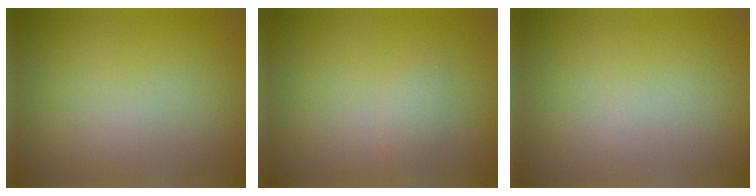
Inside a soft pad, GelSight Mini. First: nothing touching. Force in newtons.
{"total": 1.4, "press": 1.4, "slide": 0.1}
{"total": 0.0}